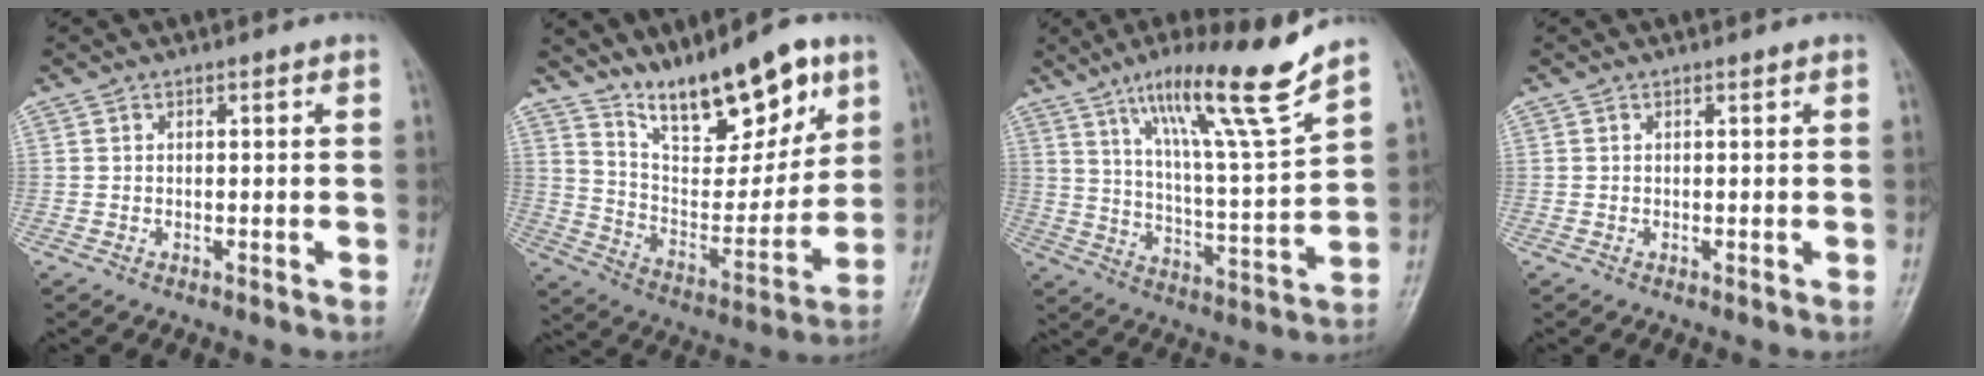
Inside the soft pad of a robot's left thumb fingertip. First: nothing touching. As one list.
[{"total": 18.0, "force": [12.5, 6.3, 11.3], "torque": [-0.132, -0.073, 0.221]}, {"total": 17.0, "force": [11.6, 0.3, 12.5], "torque": [-0.193, -0.064, 0.193]}, {"total": 0.0}]